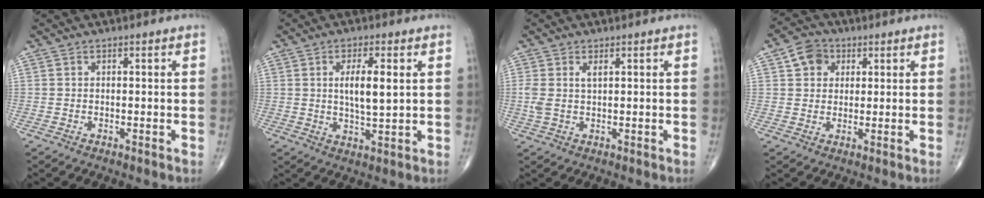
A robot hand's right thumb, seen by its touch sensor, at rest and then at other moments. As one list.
[{"total": 7.3, "force": [1.7, 2.1, 6.7], "torque": [-0.114, -0.014, 0.033]}, {"total": 3.2, "force": [1.1, 1.4, 2.7], "torque": [-0.067, 0.007, 0.028]}, {"total": 5.6, "force": [2.0, 4.6, 2.4], "torque": [-0.020, 0.001, 0.030]}]